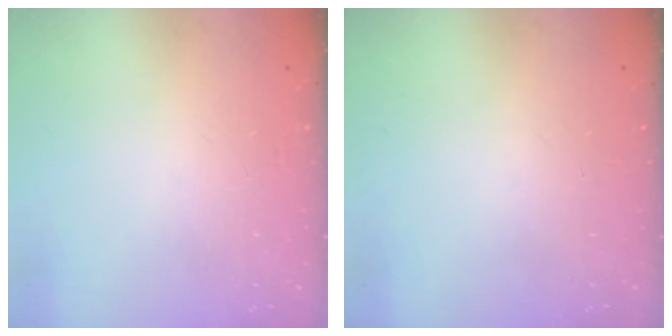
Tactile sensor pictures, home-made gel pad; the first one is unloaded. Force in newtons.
{"total": 0.0}